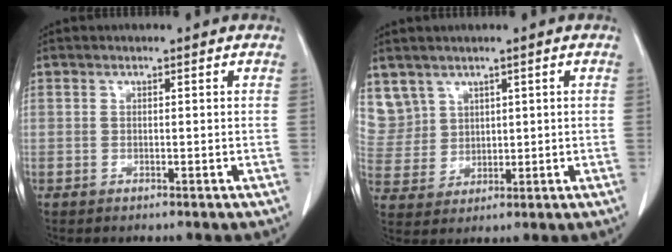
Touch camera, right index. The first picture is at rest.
{"total": 7.2, "force": [4.3, 5.7, 0.1], "torque": [-0.009, 0.017, 0.106]}